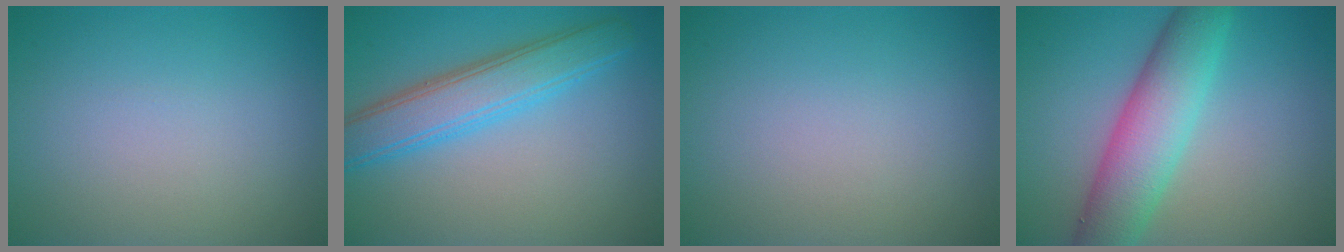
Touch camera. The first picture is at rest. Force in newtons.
{"total": 5.3, "press": 5.3, "slide": 0.1}
{"total": 0.0}
{"total": 6.8, "press": 6.8, "slide": 0.3}